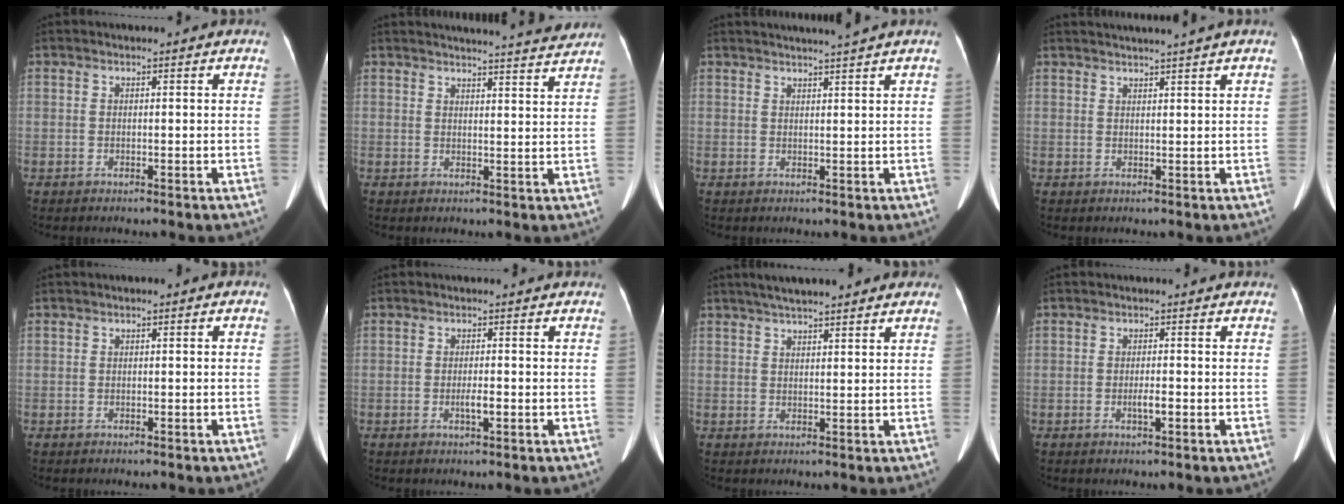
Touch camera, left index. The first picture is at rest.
{"total": 11.7, "force": [11.3, -0.8, 3.0], "torque": [-0.042, -0.022, 0.128]}
{"total": 5.1, "force": [4.4, -1.3, 2.1], "torque": [-0.023, 0.006, 0.056]}
{"total": 5.5, "force": [4.8, -1.3, 2.4], "torque": [-0.027, 0.017, 0.060]}
{"total": 0.6, "force": [-0.3, 0.5, 0.4], "torque": [-0.003, 0.007, -0.007]}
{"total": 1.8, "force": [-0.6, 0.2, 1.7], "torque": [-0.031, -0.001, -0.011]}
{"total": 9.2, "force": [7.4, 1.5, 5.2], "torque": [-0.070, 0.034, 0.102]}
{"total": 2.0, "force": [-0.7, 0.3, 1.8], "torque": [-0.034, -0.001, -0.013]}